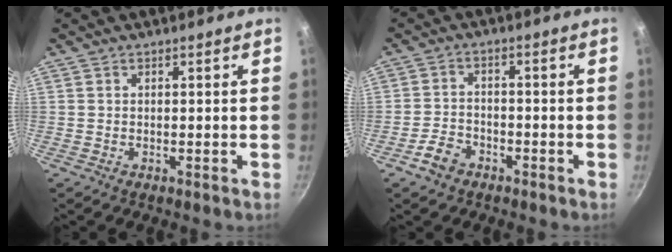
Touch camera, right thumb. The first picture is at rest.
{"total": 4.8, "force": [-3.0, 3.1, 2.1], "torque": [-0.032, 0.030, -0.054]}